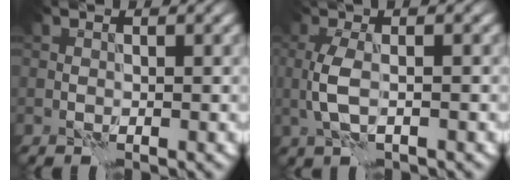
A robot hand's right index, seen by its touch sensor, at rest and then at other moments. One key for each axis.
{"total": 3.0, "fx": 0.2, "fy": 0.7, "fz": 2.9, "tx": -0.069, "ty": 0.003, "tz": 0.005}